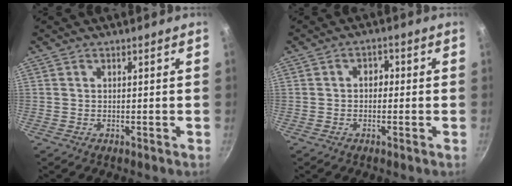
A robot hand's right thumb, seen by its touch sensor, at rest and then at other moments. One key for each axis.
{"total": 2.4, "fx": -0.2, "fy": 1.9, "fz": 1.4, "tx": -0.007, "ty": 0.008, "tz": -0.007}